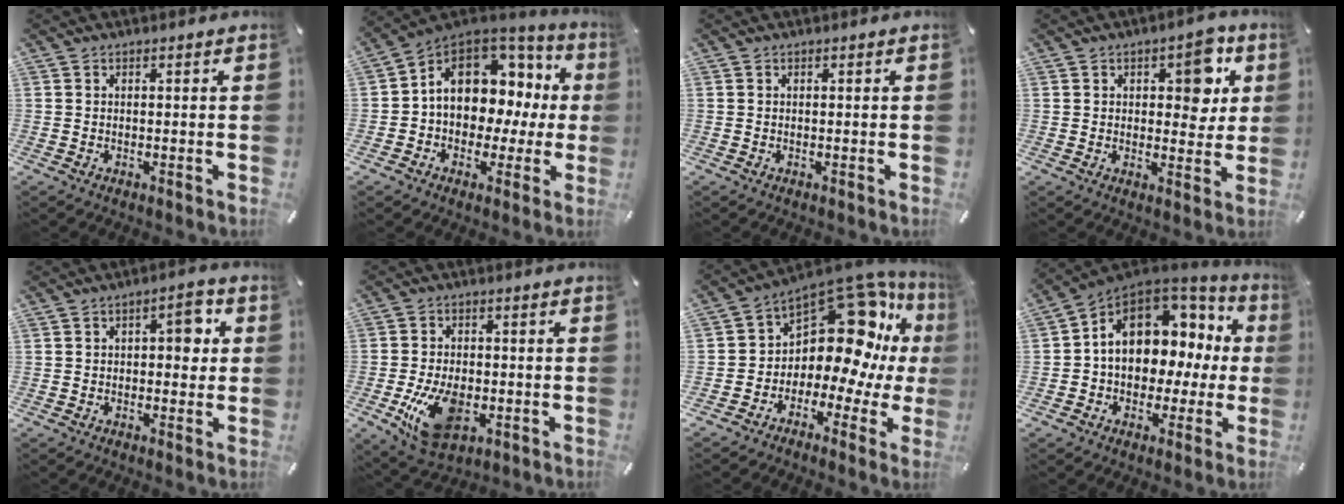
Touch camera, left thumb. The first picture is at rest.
{"total": 12.1, "force": [3.0, 9.5, 6.9], "torque": [-0.109, -0.022, 0.057]}
{"total": 0.0}
{"total": 9.1, "force": [3.2, 5.4, 6.6], "torque": [-0.064, -0.012, 0.044]}
{"total": 6.4, "force": [0.9, 3.6, 5.2], "torque": [-0.054, -0.002, 0.001]}
{"total": 12.4, "force": [-3.4, 7.9, 9.0], "torque": [-0.158, -0.003, -0.056]}
{"total": 15.4, "force": [6.3, 9.4, 10.4], "torque": [-0.156, -0.077, 0.100]}
{"total": 12.4, "force": [3.2, 9.7, 7.1], "torque": [-0.113, -0.017, 0.064]}